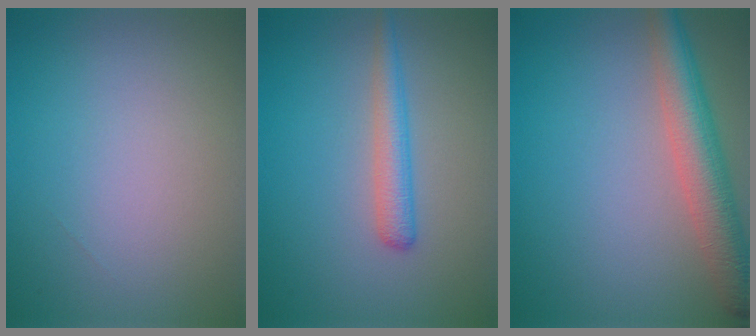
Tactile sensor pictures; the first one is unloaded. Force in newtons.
{"total": 2.5, "press": 2.5, "slide": 0.1}
{"total": 5.5, "press": 5.5, "slide": 0.4}